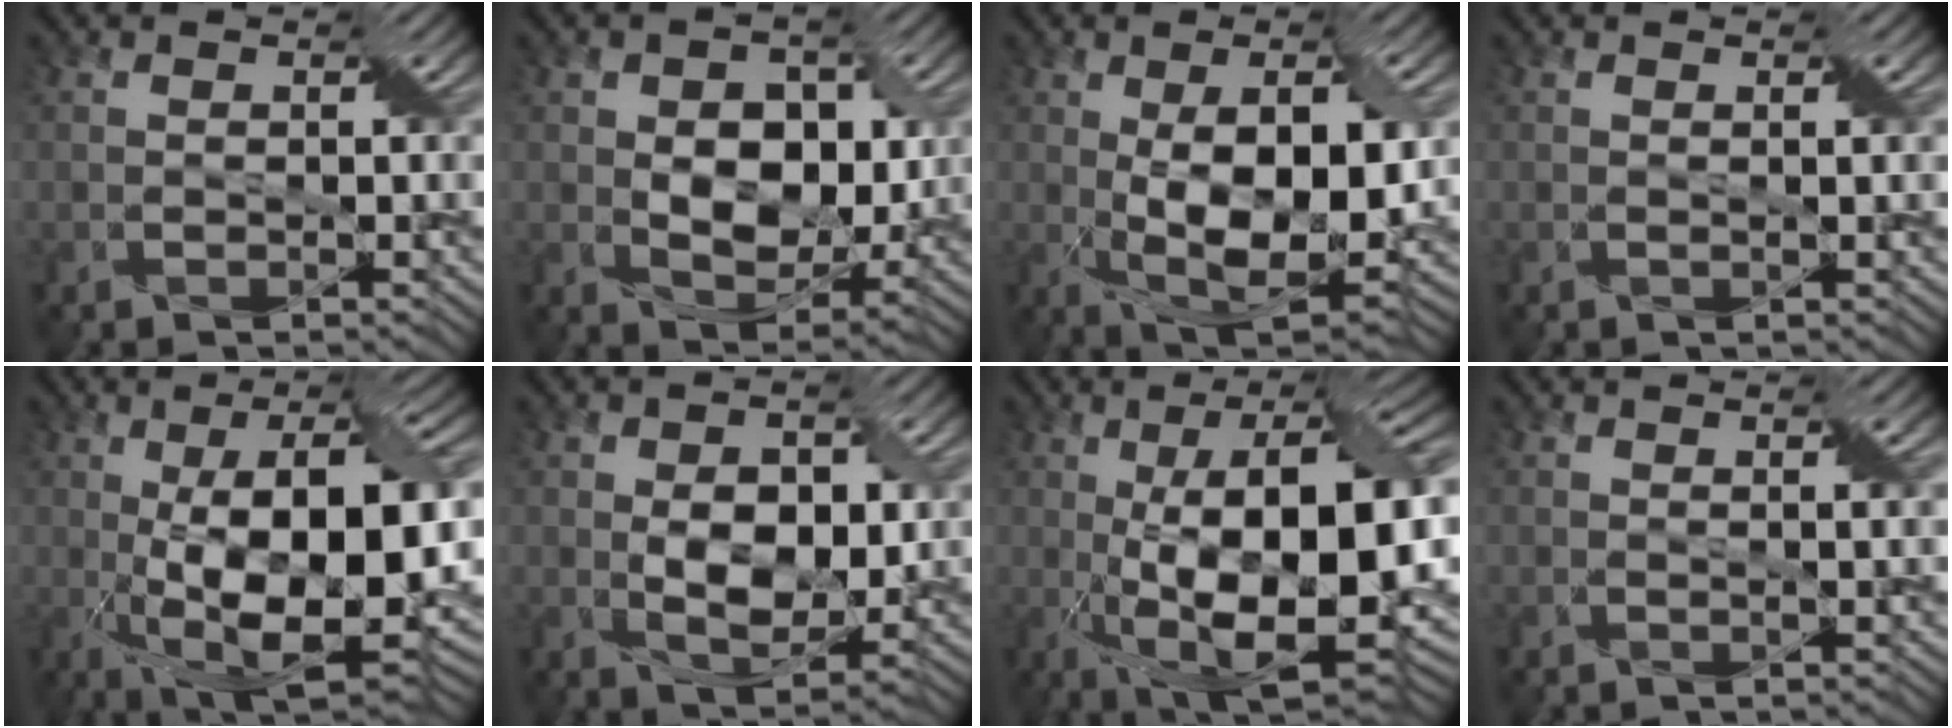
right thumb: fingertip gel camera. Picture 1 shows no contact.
{"total": 7.9, "force": [0.3, 5.3, 5.9], "torque": [-0.101, -0.003, 0.002]}
{"total": 12.2, "force": [-0.2, 5.6, 10.8], "torque": [-0.181, -0.009, 0.005]}
{"total": 0.8, "force": [0.3, -0.2, 0.8], "torque": [-0.012, 0.000, 0.002]}
{"total": 15.6, "force": [-1.3, 6.1, 14.3], "torque": [-0.224, 0.002, -0.022]}
{"total": 7.5, "force": [0.1, 4.5, 6.0], "torque": [-0.106, -0.008, 0.004]}
{"total": 17.4, "force": [-1.6, 6.5, 16.1], "torque": [-0.254, 0.007, -0.030]}
{"total": 1.5, "force": [0.4, -0.1, 1.4], "torque": [-0.022, 0.002, 0.003]}